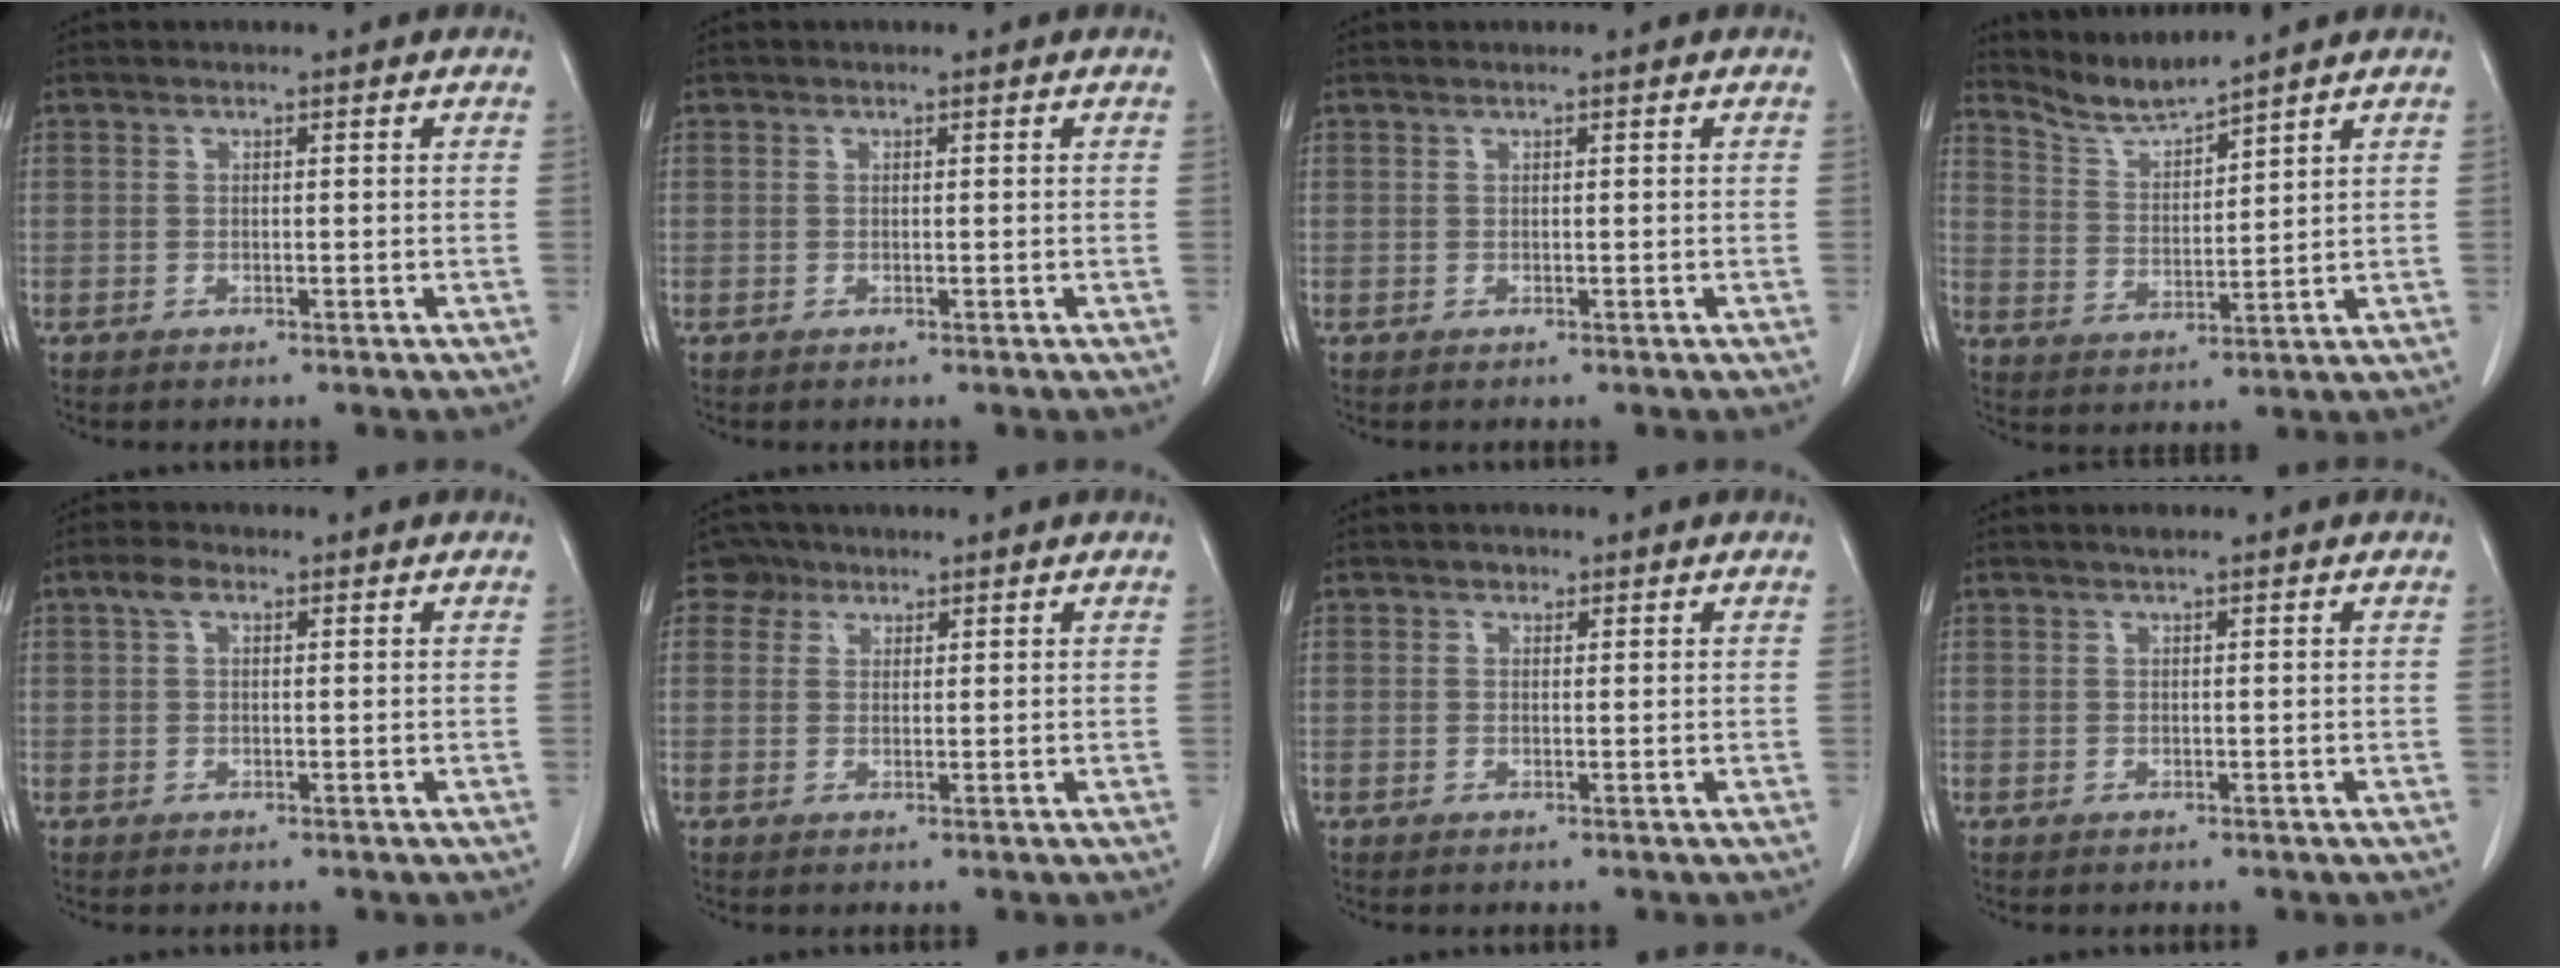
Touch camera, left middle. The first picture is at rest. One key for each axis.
{"total": 0.0}
{"total": 0.0}
{"total": 5.3, "fx": 5.2, "fy": -1.3, "fz": -0.1, "tx": -0.011, "ty": -0.012, "tz": 0.113}
{"total": 2.2, "fx": 1.0, "fy": 1.2, "fz": 1.5, "tx": -0.036, "ty": 0.015, "tz": 0.021}
{"total": 2.6, "fx": 1.8, "fy": 1.8, "fz": -0.4, "tx": 0.009, "ty": 0.004, "tz": 0.028}
{"total": 1.0, "fx": 0.6, "fy": 0.7, "fz": 0.2, "tx": -0.003, "ty": -0.001, "tz": 0.006}
{"total": 0.6, "fx": 0.5, "fy": -0.1, "fz": 0.4, "tx": -0.013, "ty": 0.001, "tz": 0.010}